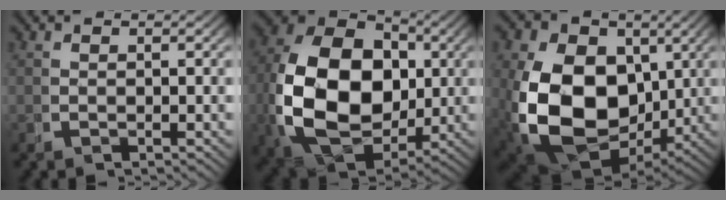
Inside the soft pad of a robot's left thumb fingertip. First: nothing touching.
{"total": 19.1, "force": [-0.9, 13.2, 13.7], "torque": [-0.293, -0.070, 0.017]}
{"total": 18.7, "force": [-2.2, 13.5, 12.7], "torque": [-0.274, -0.095, 0.006]}